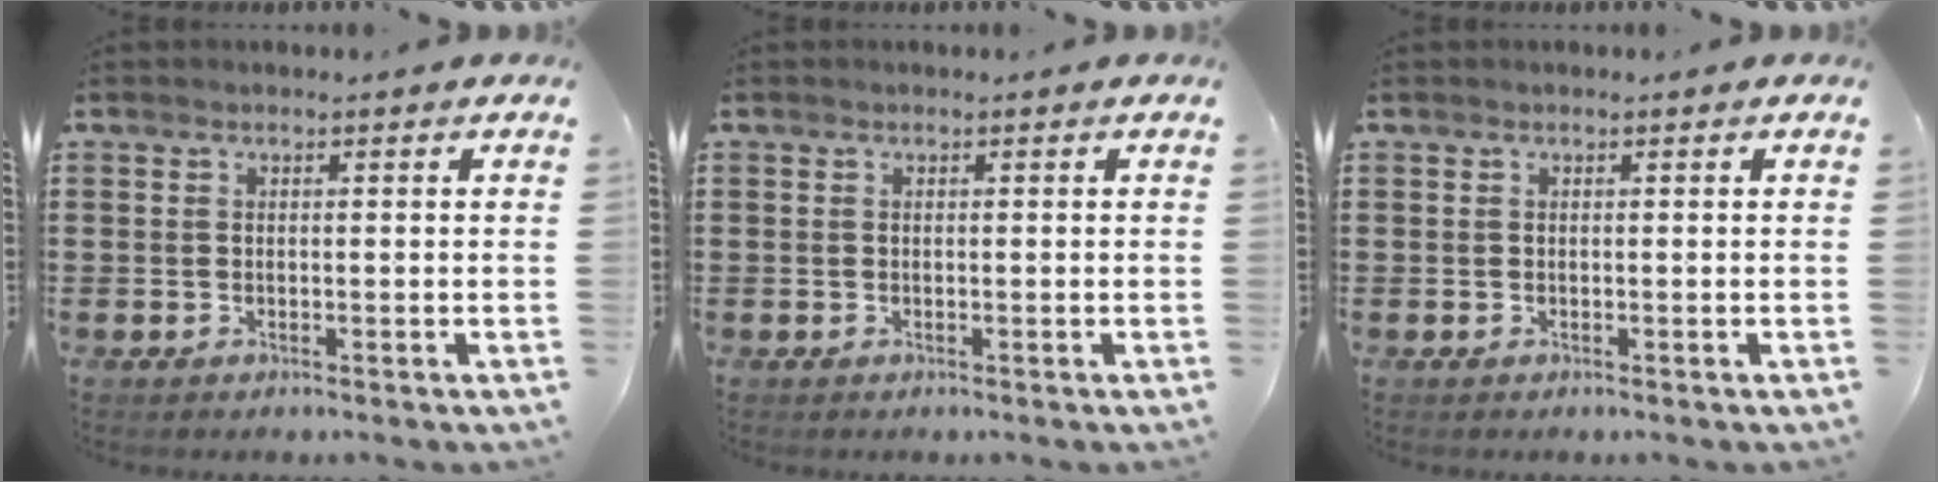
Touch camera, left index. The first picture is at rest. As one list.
[{"total": 0.0}, {"total": 0.0}]